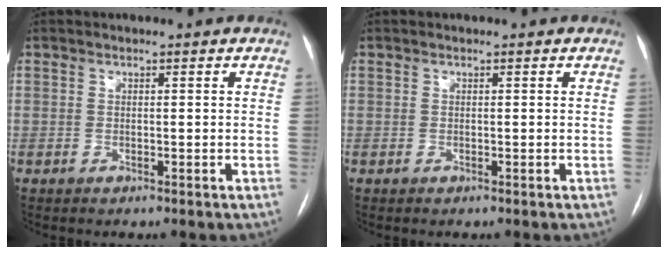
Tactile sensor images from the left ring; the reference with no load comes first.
{"total": 0.0}